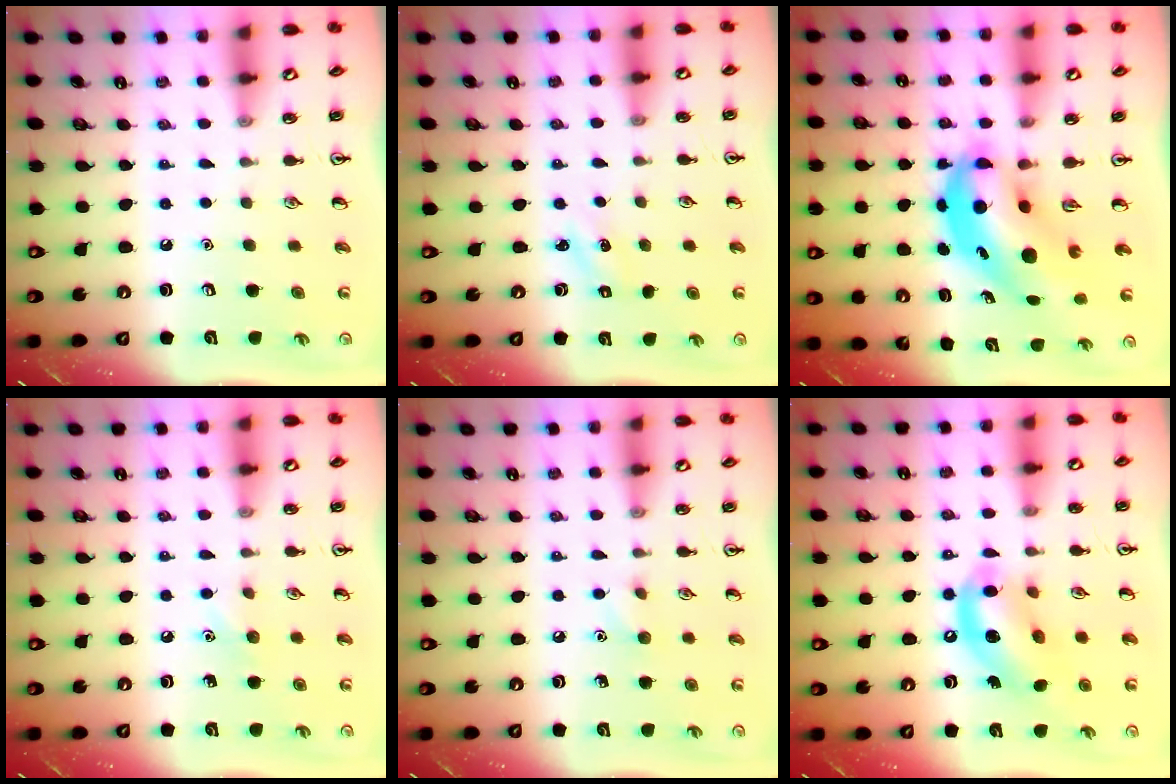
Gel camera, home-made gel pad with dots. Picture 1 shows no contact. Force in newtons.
{"total": 1.2, "press": 1.1, "slide": 0.4}
{"total": 9.6, "press": 9.2, "slide": 2.7}
{"total": 5.2, "press": 4.9, "slide": 1.7}
{"total": 5.6, "press": 5.3, "slide": 1.7}
{"total": 12.2, "press": 11.5, "slide": 4.1}